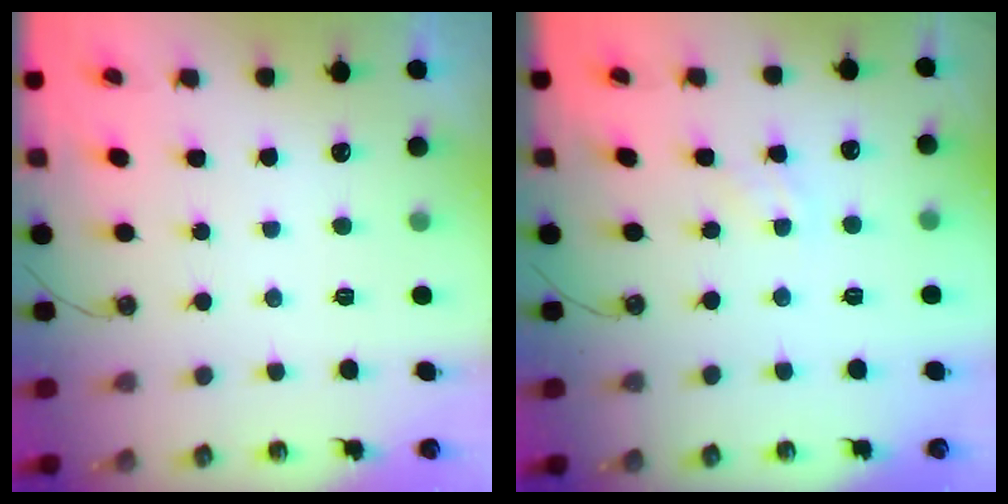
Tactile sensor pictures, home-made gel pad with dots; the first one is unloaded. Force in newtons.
{"total": 1.0, "press": 1.0, "slide": 0.2}